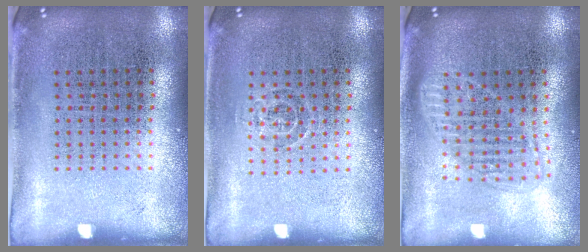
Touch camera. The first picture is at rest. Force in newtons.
{"total": 0.8, "press": 0.5, "slide": 0.6}
{"total": 1.5, "press": 1.3, "slide": 0.8}